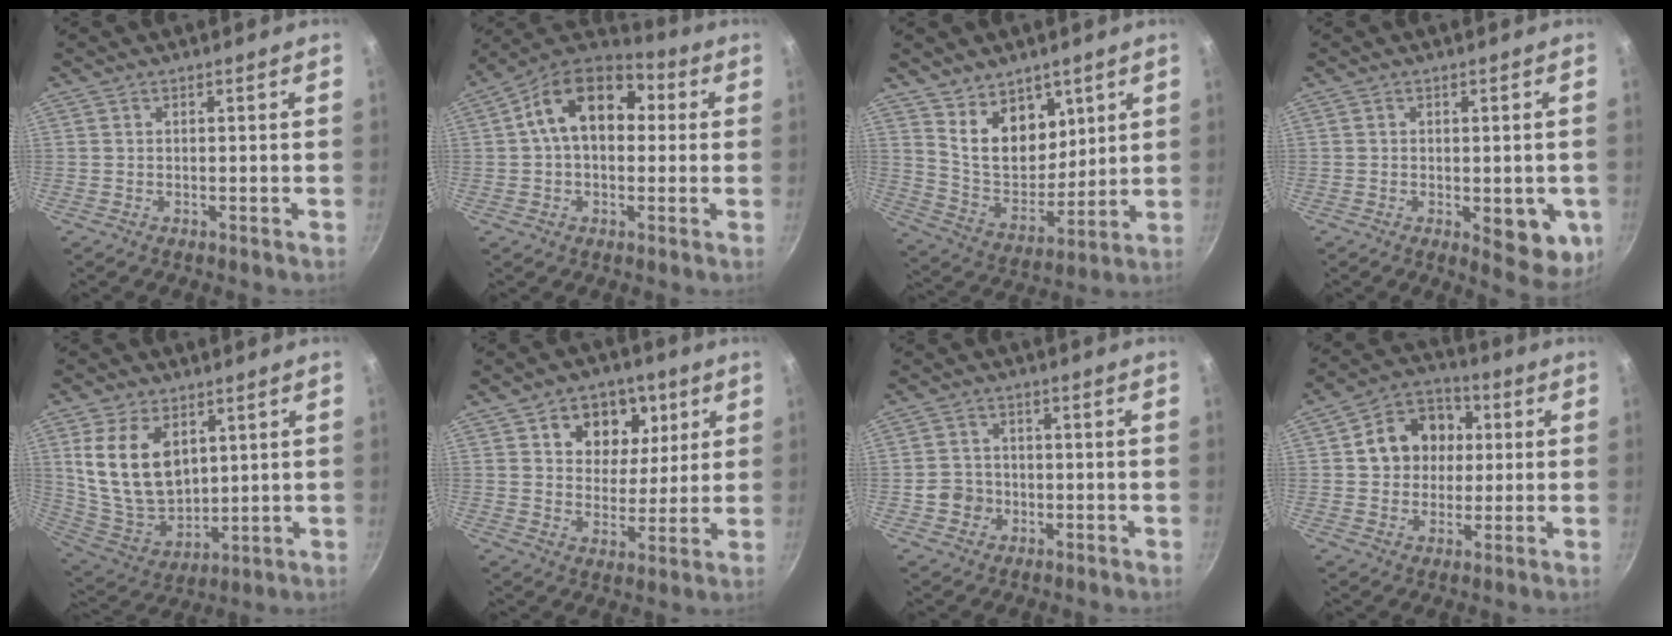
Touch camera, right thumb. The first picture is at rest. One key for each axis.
{"total": 15.4, "fx": 2.6, "fy": 10.0, "fz": 11.4, "tx": -0.160, "ty": 0.035, "tz": 0.031}
{"total": 12.5, "fx": 6.8, "fy": 8.0, "fz": 6.7, "tx": -0.066, "ty": -0.052, "tz": 0.138}
{"total": 8.7, "fx": -2.3, "fy": 3.9, "fz": 7.4, "tx": -0.067, "ty": -0.010, "tz": -0.021}
{"total": 15.9, "fx": 5.0, "fy": 10.2, "fz": 11.1, "tx": -0.188, "ty": -0.023, "tz": 0.117}
{"total": 12.4, "fx": 5.2, "fy": 9.1, "fz": 6.5, "tx": -0.045, "ty": -0.013, "tz": 0.080}
{"total": 4.7, "fx": -1.2, "fy": 4.4, "fz": 1.3, "tx": 0.003, "ty": 0.011, "tz": -0.023}
{"total": 12.5, "fx": 1.8, "fy": 10.3, "fz": 6.8, "tx": -0.068, "ty": 0.015, "tz": 0.022}